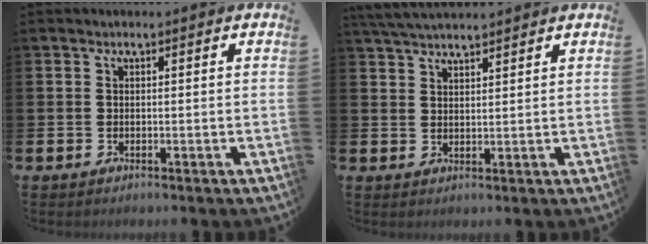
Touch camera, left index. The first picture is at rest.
{"total": 4.0, "force": [3.8, 0.5, 1.1], "torque": [-0.028, -0.011, 0.071]}